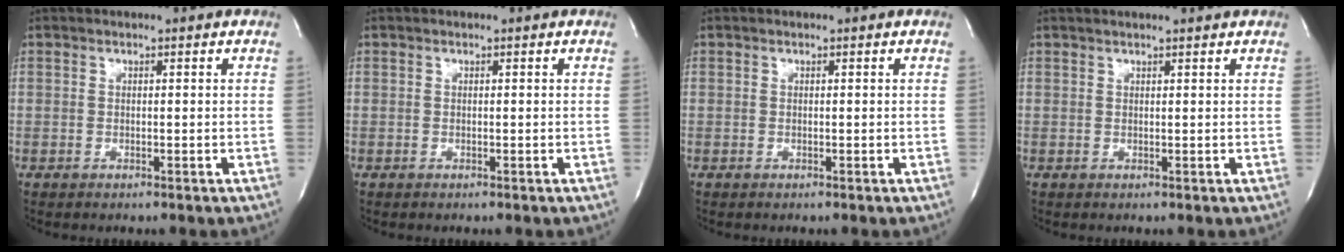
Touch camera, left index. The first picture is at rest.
{"total": 0.0}
{"total": 0.0}
{"total": 4.0, "force": [3.8, 0.1, 1.3], "torque": [-0.020, 0.016, 0.042]}